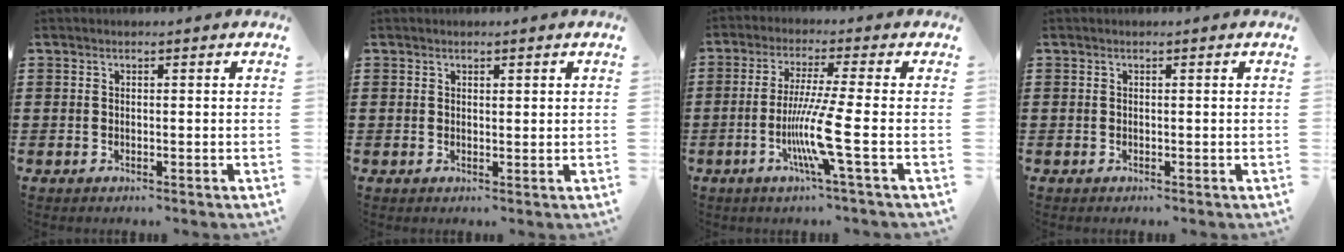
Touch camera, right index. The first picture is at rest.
{"total": 0.7, "force": [0.5, 0.4, 0.2], "torque": [-0.005, 0.003, 0.010]}
{"total": 8.8, "force": [-2.5, -0.6, 8.4], "torque": [-0.172, -0.023, -0.053]}
{"total": 0.0}